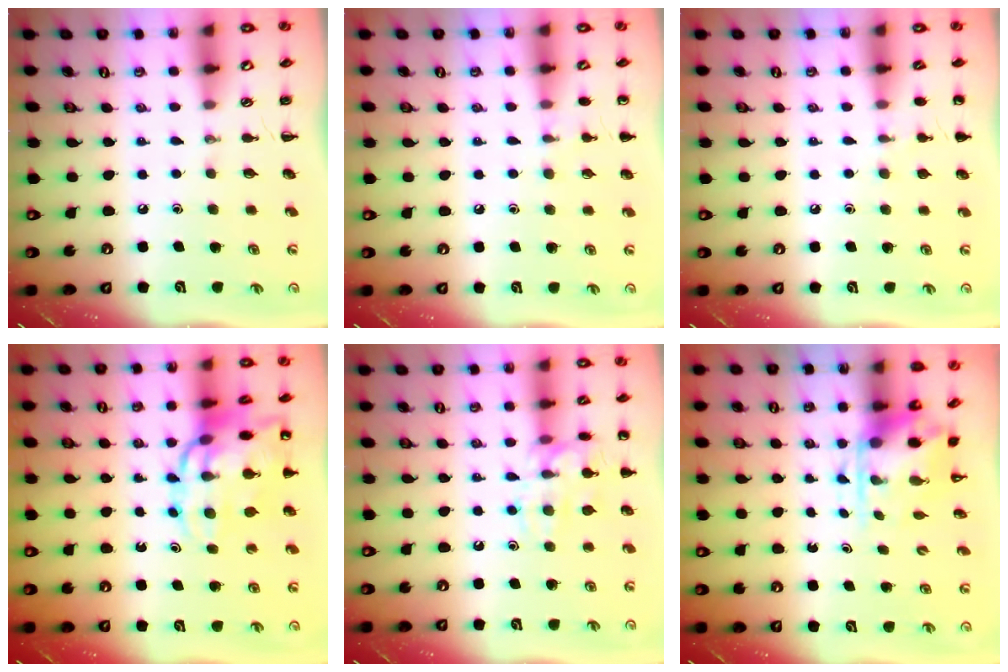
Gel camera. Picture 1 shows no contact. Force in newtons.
{"total": 6.1, "press": 5.7, "slide": 2.0}
{"total": 6.1, "press": 5.9, "slide": 1.5}
{"total": 16.8, "press": 16.5, "slide": 3.4}
{"total": 14.3, "press": 14.3, "slide": 1.0}
{"total": 3.8, "press": 3.7, "slide": 0.9}